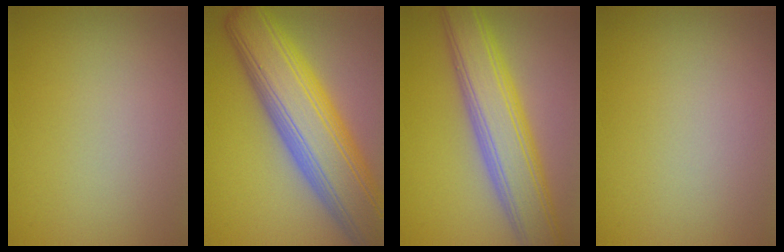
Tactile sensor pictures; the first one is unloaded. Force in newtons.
{"total": 12.8, "press": 12.7, "slide": 0.8}
{"total": 8.3, "press": 8.3, "slide": 0.1}
{"total": 0.0}